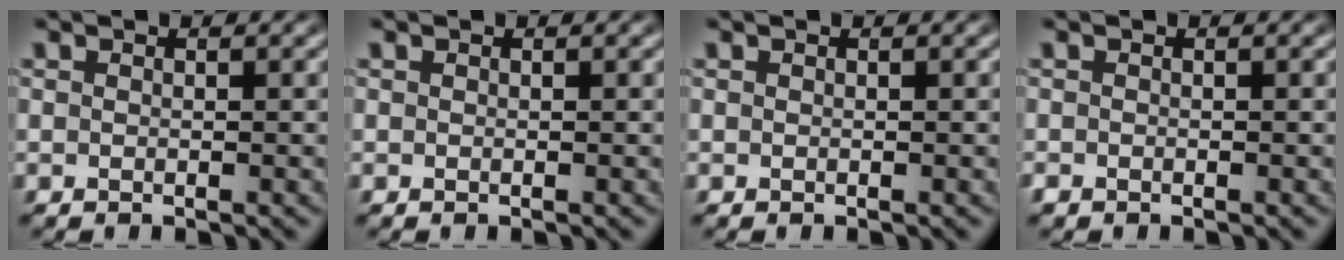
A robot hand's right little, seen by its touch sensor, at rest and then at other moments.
{"total": 0.0}
{"total": 0.0}
{"total": 0.7, "force": [-0.7, 0.2, 0.1], "torque": [-0.002, -0.011, -0.007]}